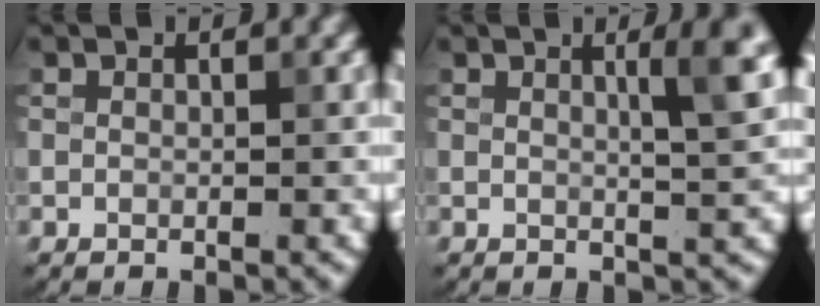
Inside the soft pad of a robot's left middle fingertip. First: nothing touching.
{"total": 3.1, "force": [1.1, 0.3, 2.9], "torque": [-0.039, 0.004, 0.019]}